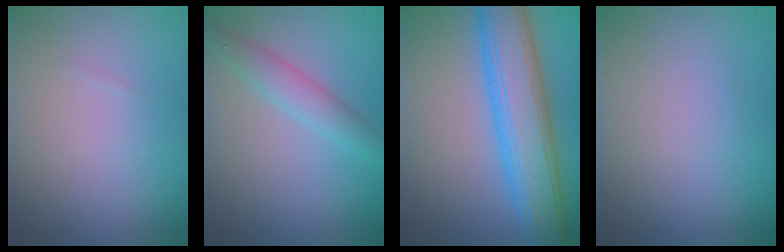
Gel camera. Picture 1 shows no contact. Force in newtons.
{"total": 2.4, "press": 2.4, "slide": 0.1}
{"total": 8.0, "press": 8.0, "slide": 0.0}
{"total": 0.0}